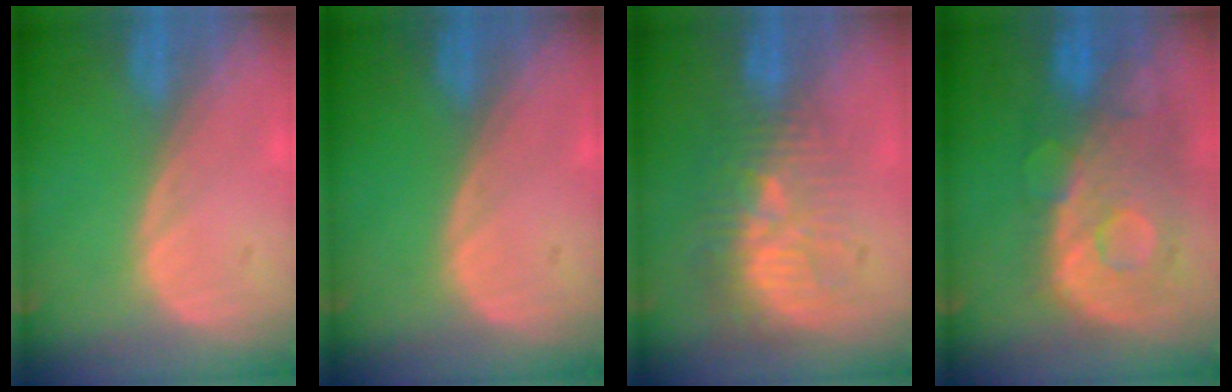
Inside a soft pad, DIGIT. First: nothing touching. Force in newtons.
{"total": 0.0}
{"total": 10.1, "press": 8.8, "slide": 5.1}
{"total": 11.3, "press": 9.8, "slide": 5.7}